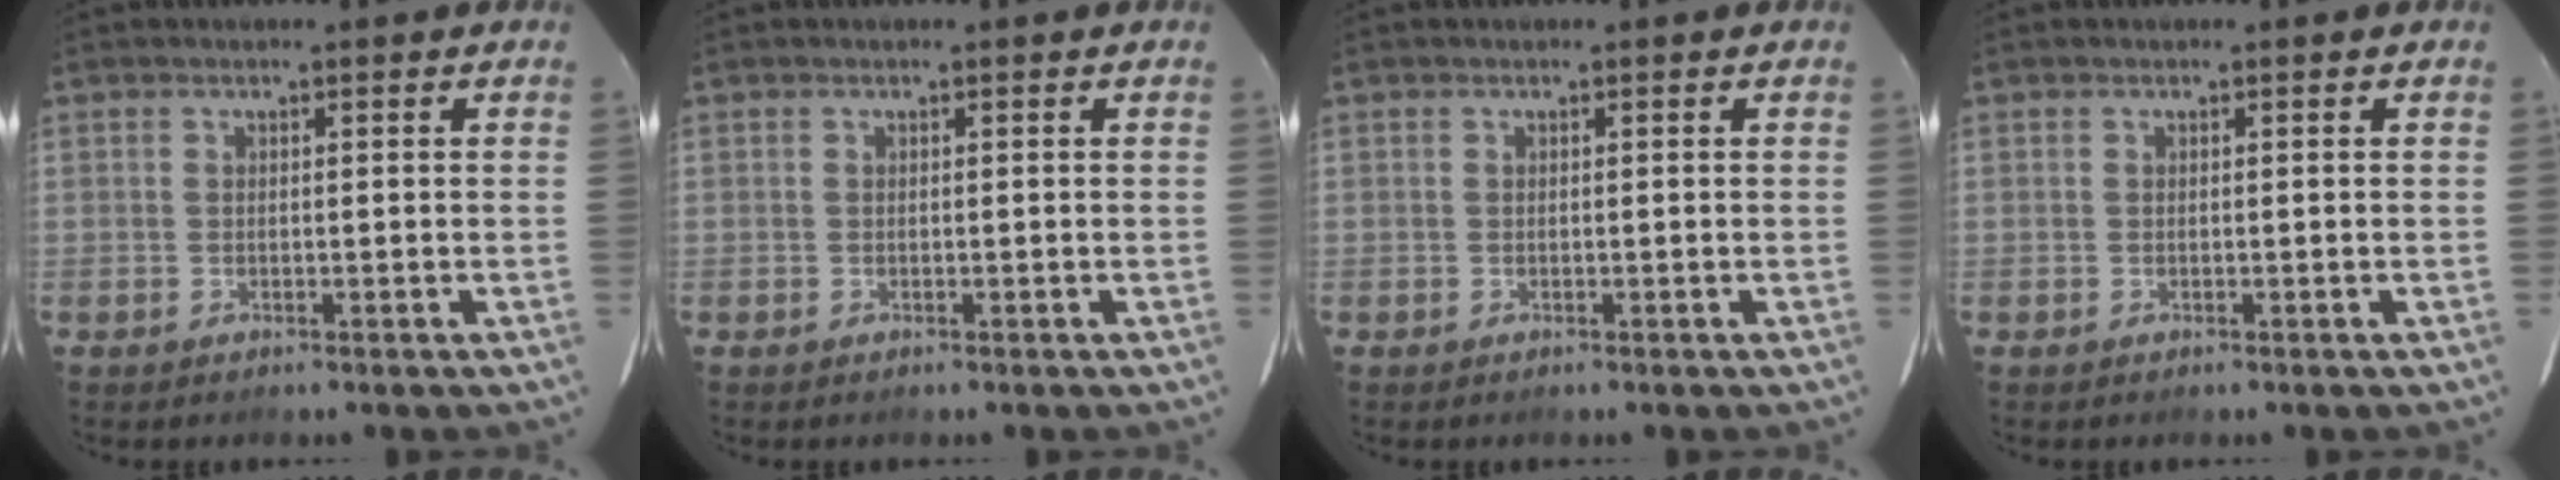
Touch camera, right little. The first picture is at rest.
{"total": 0.0}
{"total": 0.0}
{"total": 0.0}